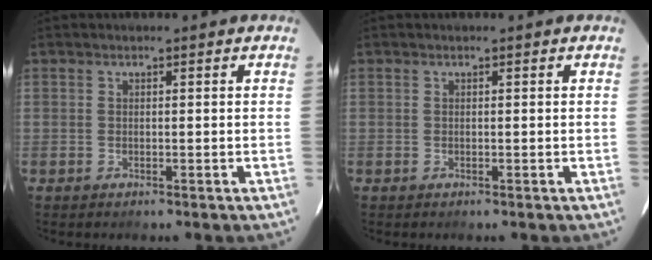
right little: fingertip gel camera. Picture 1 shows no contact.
{"total": 0.0}